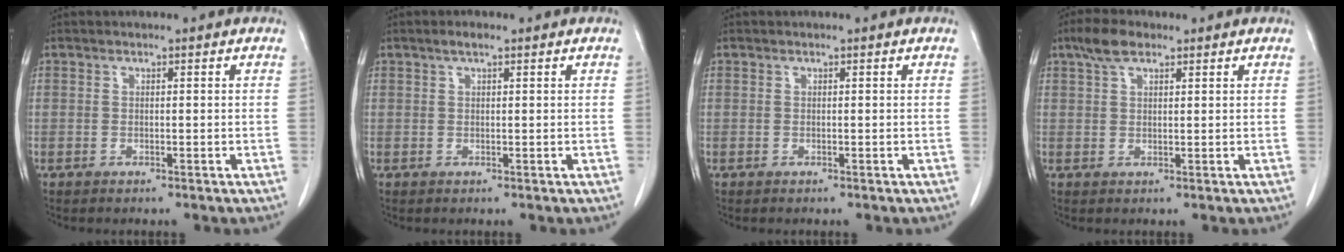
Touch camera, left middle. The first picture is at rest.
{"total": 1.5, "force": [1.0, 0.3, 1.1], "torque": [-0.027, 0.007, 0.017]}
{"total": 0.0}
{"total": 4.2, "force": [2.8, 1.7, 2.6], "torque": [-0.059, 0.014, 0.053]}